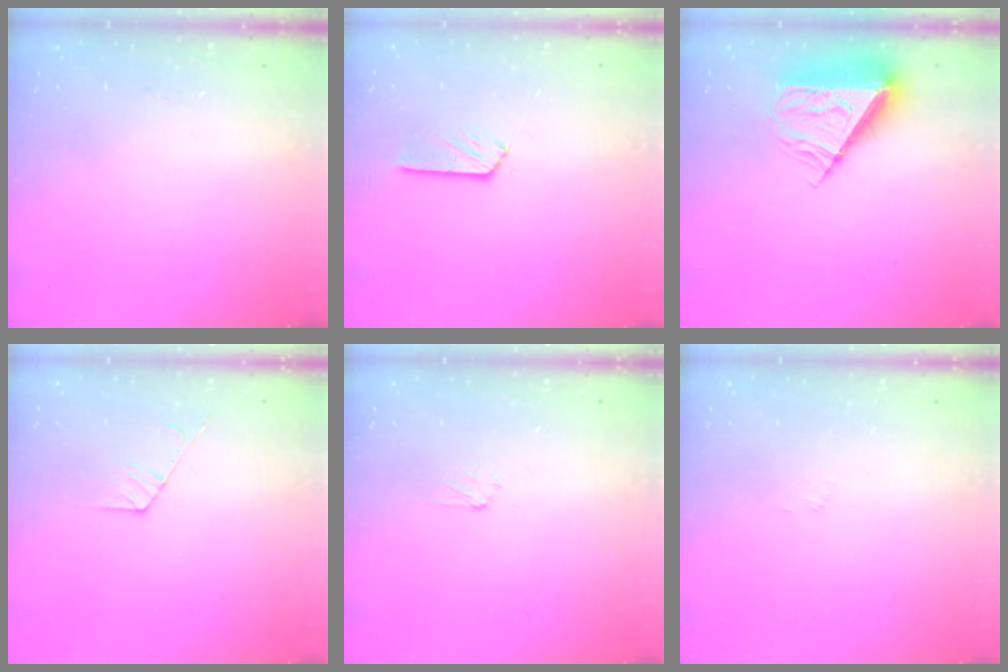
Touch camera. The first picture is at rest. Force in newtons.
{"total": 5.3, "press": 5.3, "slide": 0.3}
{"total": 8.5, "press": 8.4, "slide": 1.3}
{"total": 5.9, "press": 5.9, "slide": 0.7}
{"total": 3.3, "press": 3.3, "slide": 0.4}
{"total": 2.5, "press": 2.4, "slide": 0.3}